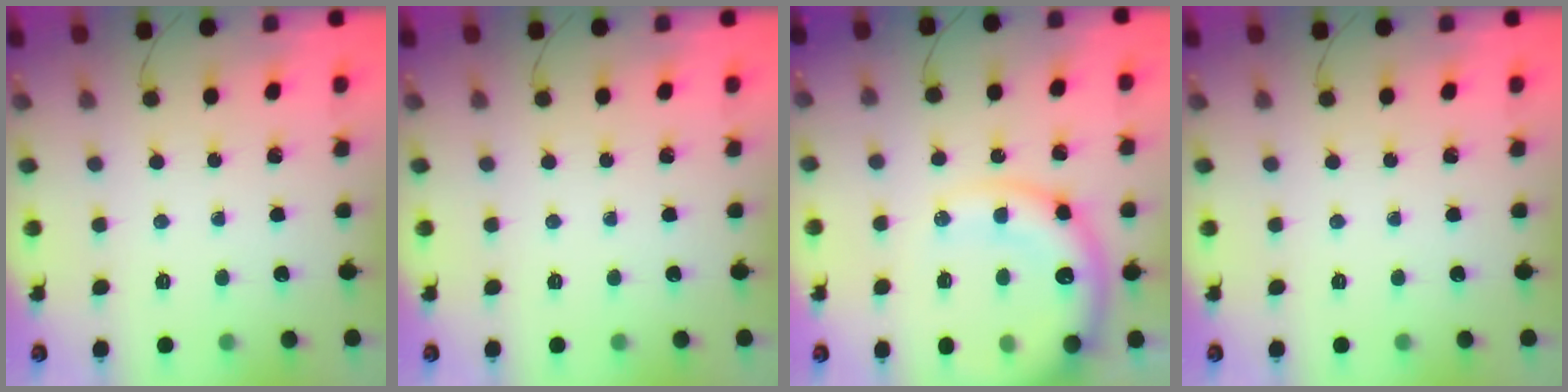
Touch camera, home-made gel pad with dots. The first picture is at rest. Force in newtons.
{"total": 0.0}
{"total": 18.2, "press": 17.7, "slide": 4.0}
{"total": 0.0}